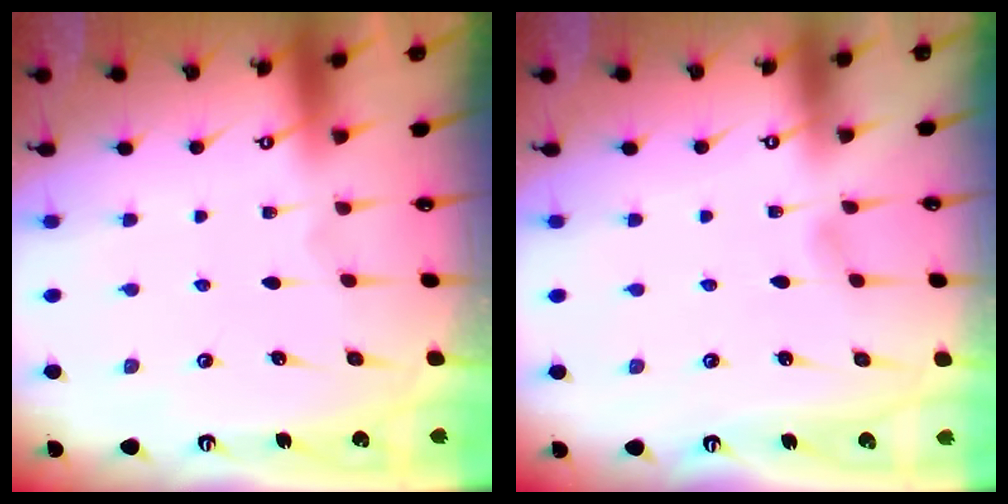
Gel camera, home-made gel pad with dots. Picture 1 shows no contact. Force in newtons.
{"total": 2.2, "press": 2.2, "slide": 0.3}